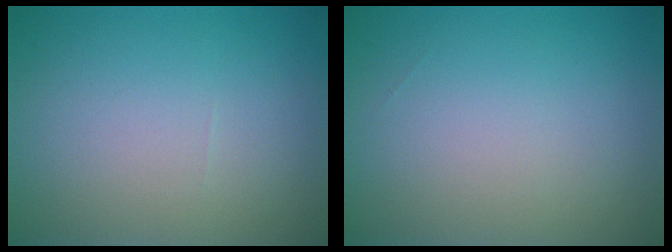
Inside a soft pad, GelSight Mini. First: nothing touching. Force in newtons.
{"total": 0.0}